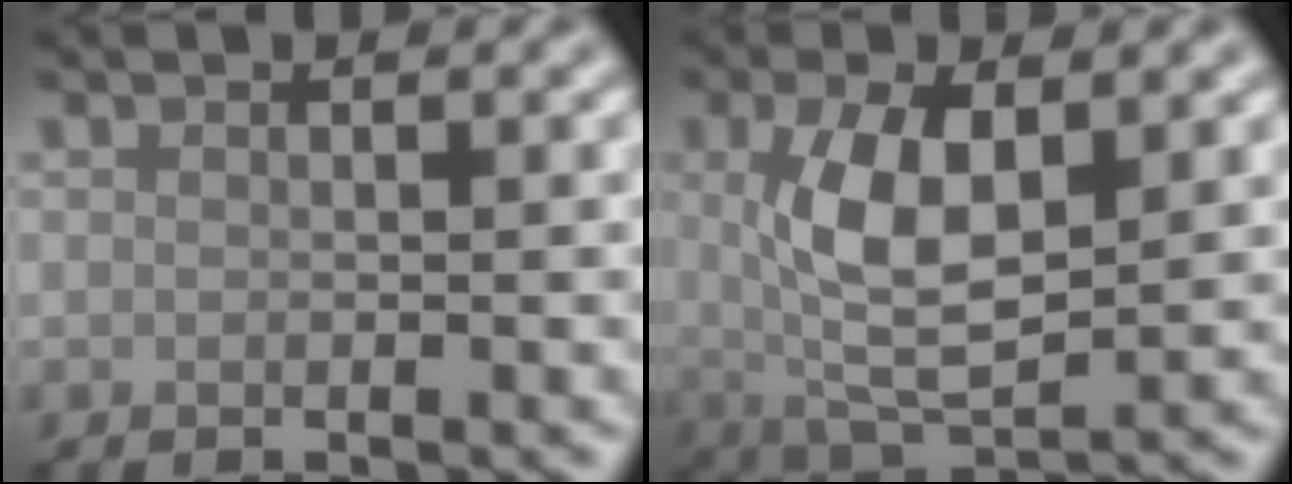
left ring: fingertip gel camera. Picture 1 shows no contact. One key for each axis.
{"total": 6.6, "fx": 1.0, "fy": 2.9, "fz": 5.9, "tx": -0.121, "ty": -0.004, "tz": 0.023}